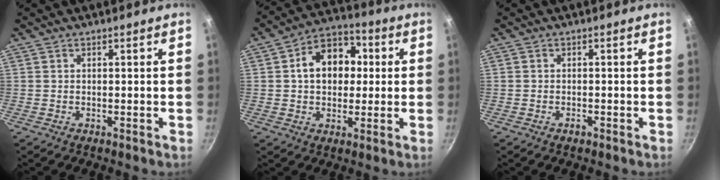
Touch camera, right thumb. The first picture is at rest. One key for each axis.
{"total": 12.5, "fx": 1.7, "fy": 9.2, "fz": 8.2, "tx": -0.083, "ty": 0.022, "tz": 0.011}
{"total": 1.1, "fx": -0.8, "fy": 0.6, "fz": 0.5, "tx": -0.009, "ty": 0.006, "tz": -0.013}